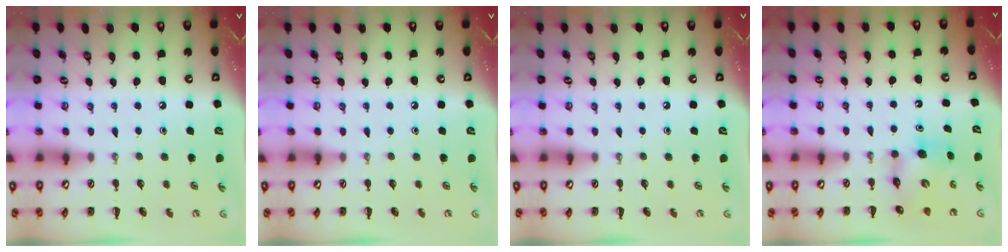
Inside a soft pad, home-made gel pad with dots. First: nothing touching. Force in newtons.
{"total": 0.0}
{"total": 0.0}
{"total": 7.5, "press": 7.4, "slide": 1.2}